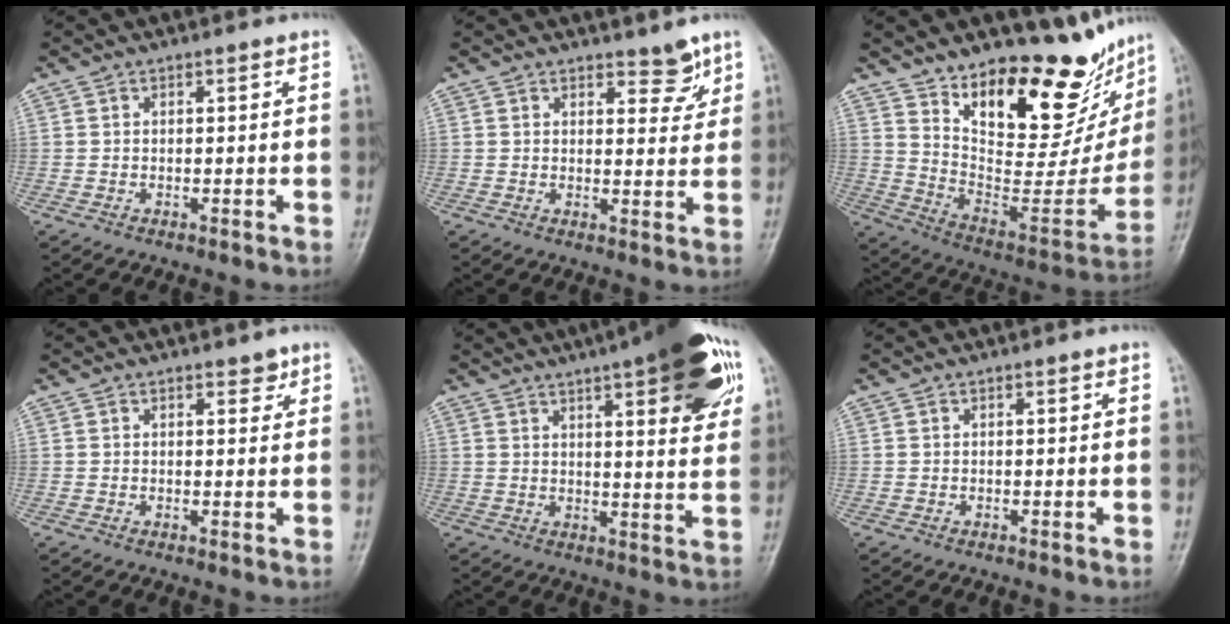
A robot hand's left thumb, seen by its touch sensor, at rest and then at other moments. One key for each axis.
{"total": 4.3, "fx": 3.1, "fy": 2.0, "fz": 2.1, "tx": 0.000, "ty": -0.022, "tz": 0.042}
{"total": 23.0, "fx": 17.8, "fy": 8.5, "fz": 11.7, "tx": -0.120, "ty": -0.121, "tz": 0.279}
{"total": 1.9, "fx": 1.4, "fy": 1.0, "fz": 0.9, "tx": 0.004, "ty": -0.007, "tz": 0.015}
{"total": 19.2, "fx": 9.3, "fy": 5.2, "fz": 15.9, "tx": -0.187, "ty": -0.019, "tz": 0.121}
{"total": 0.0}